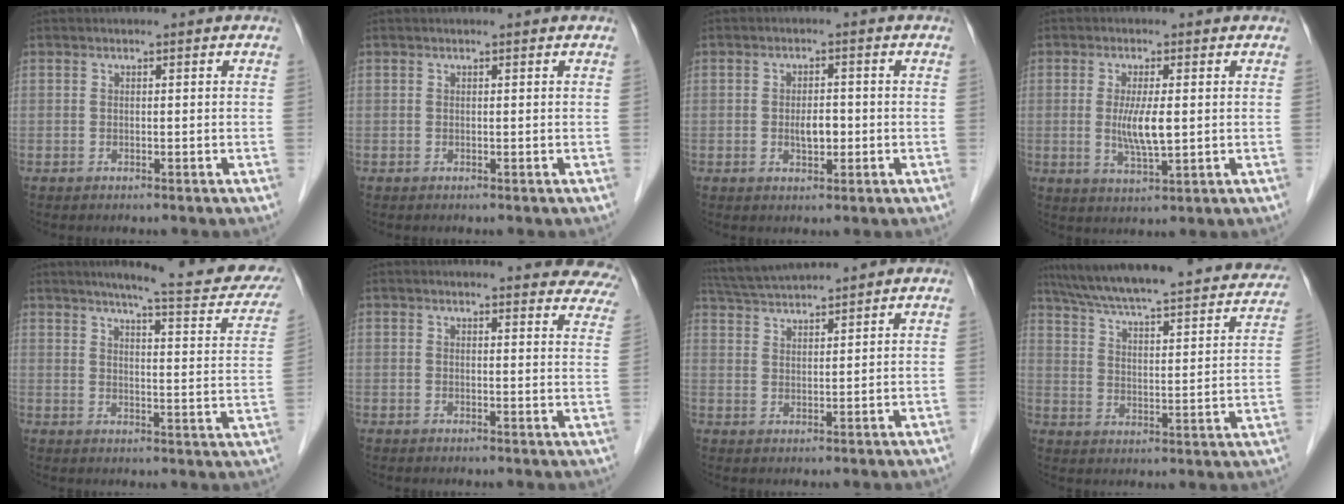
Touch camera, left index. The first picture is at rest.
{"total": 0.7, "force": [0.6, 0.0, 0.2], "torque": [-0.006, 0.004, 0.006]}
{"total": 3.0, "force": [-0.5, 1.5, 2.6], "torque": [-0.046, 0.001, -0.006]}
{"total": 5.3, "force": [0.2, 0.9, 5.2], "torque": [-0.105, -0.011, 0.005]}
{"total": 18.9, "force": [15.9, 2.0, 10.0], "torque": [-0.117, -0.023, 0.184]}
{"total": 18.9, "force": [18.0, 3.1, 4.7], "torque": [-0.035, -0.057, 0.180]}
{"total": 7.3, "force": [7.0, -0.8, 2.1], "torque": [-0.047, 0.026, 0.129]}
{"total": 29.1, "force": [25.5, 4.8, 13.2], "torque": [-0.215, -0.023, 0.326]}